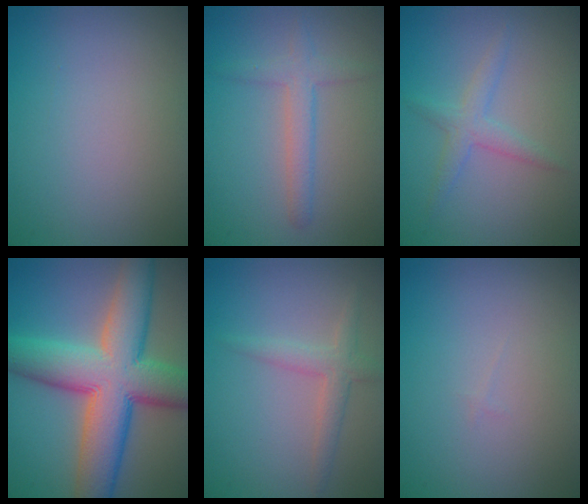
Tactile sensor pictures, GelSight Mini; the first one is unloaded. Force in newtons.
{"total": 2.4, "press": 2.4, "slide": 0.1}
{"total": 2.1, "press": 2.1, "slide": 0.1}
{"total": 12.1, "press": 12.1, "slide": 0.5}
{"total": 2.2, "press": 2.2, "slide": 0.0}
{"total": 0.0}